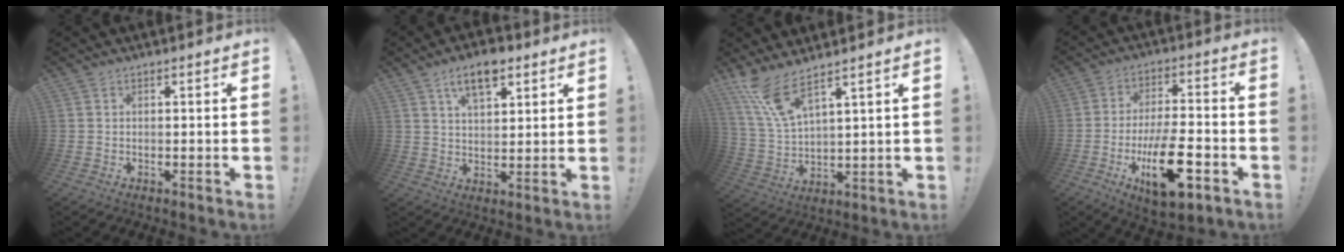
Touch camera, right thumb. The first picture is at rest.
{"total": 9.1, "force": [5.4, 4.3, 5.9], "torque": [-0.092, -0.013, 0.095]}
{"total": 10.1, "force": [7.4, 1.9, 6.6], "torque": [-0.142, -0.034, 0.137]}
{"total": 17.6, "force": [-6.6, 6.9, 14.8], "torque": [-0.241, 0.025, -0.101]}